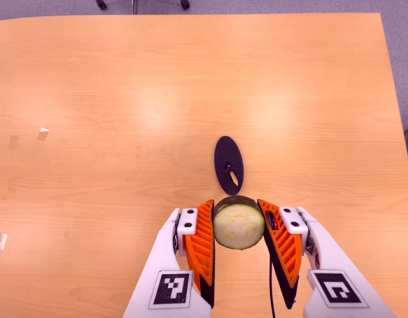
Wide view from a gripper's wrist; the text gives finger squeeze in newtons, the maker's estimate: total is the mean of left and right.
{"total": 11.7, "left": 10.9, "right": 12.6}